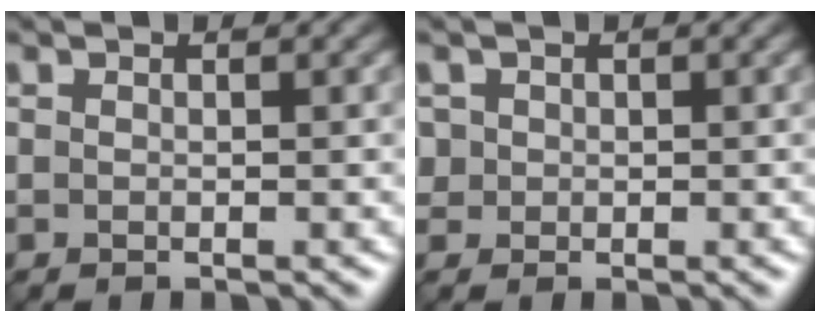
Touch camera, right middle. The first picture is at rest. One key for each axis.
{"total": 1.3, "fx": 0.2, "fy": 1.3, "fz": 0.2, "tx": 0.003, "ty": -0.003, "tz": 0.005}